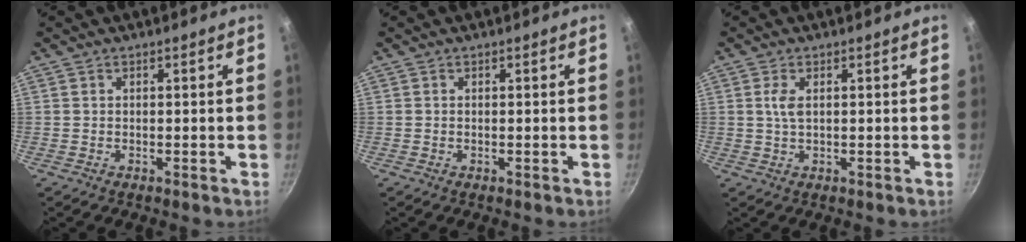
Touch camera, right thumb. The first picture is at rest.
{"total": 0.0}
{"total": 2.6, "force": [0.6, 1.2, 2.2], "torque": [-0.046, -0.001, 0.013]}